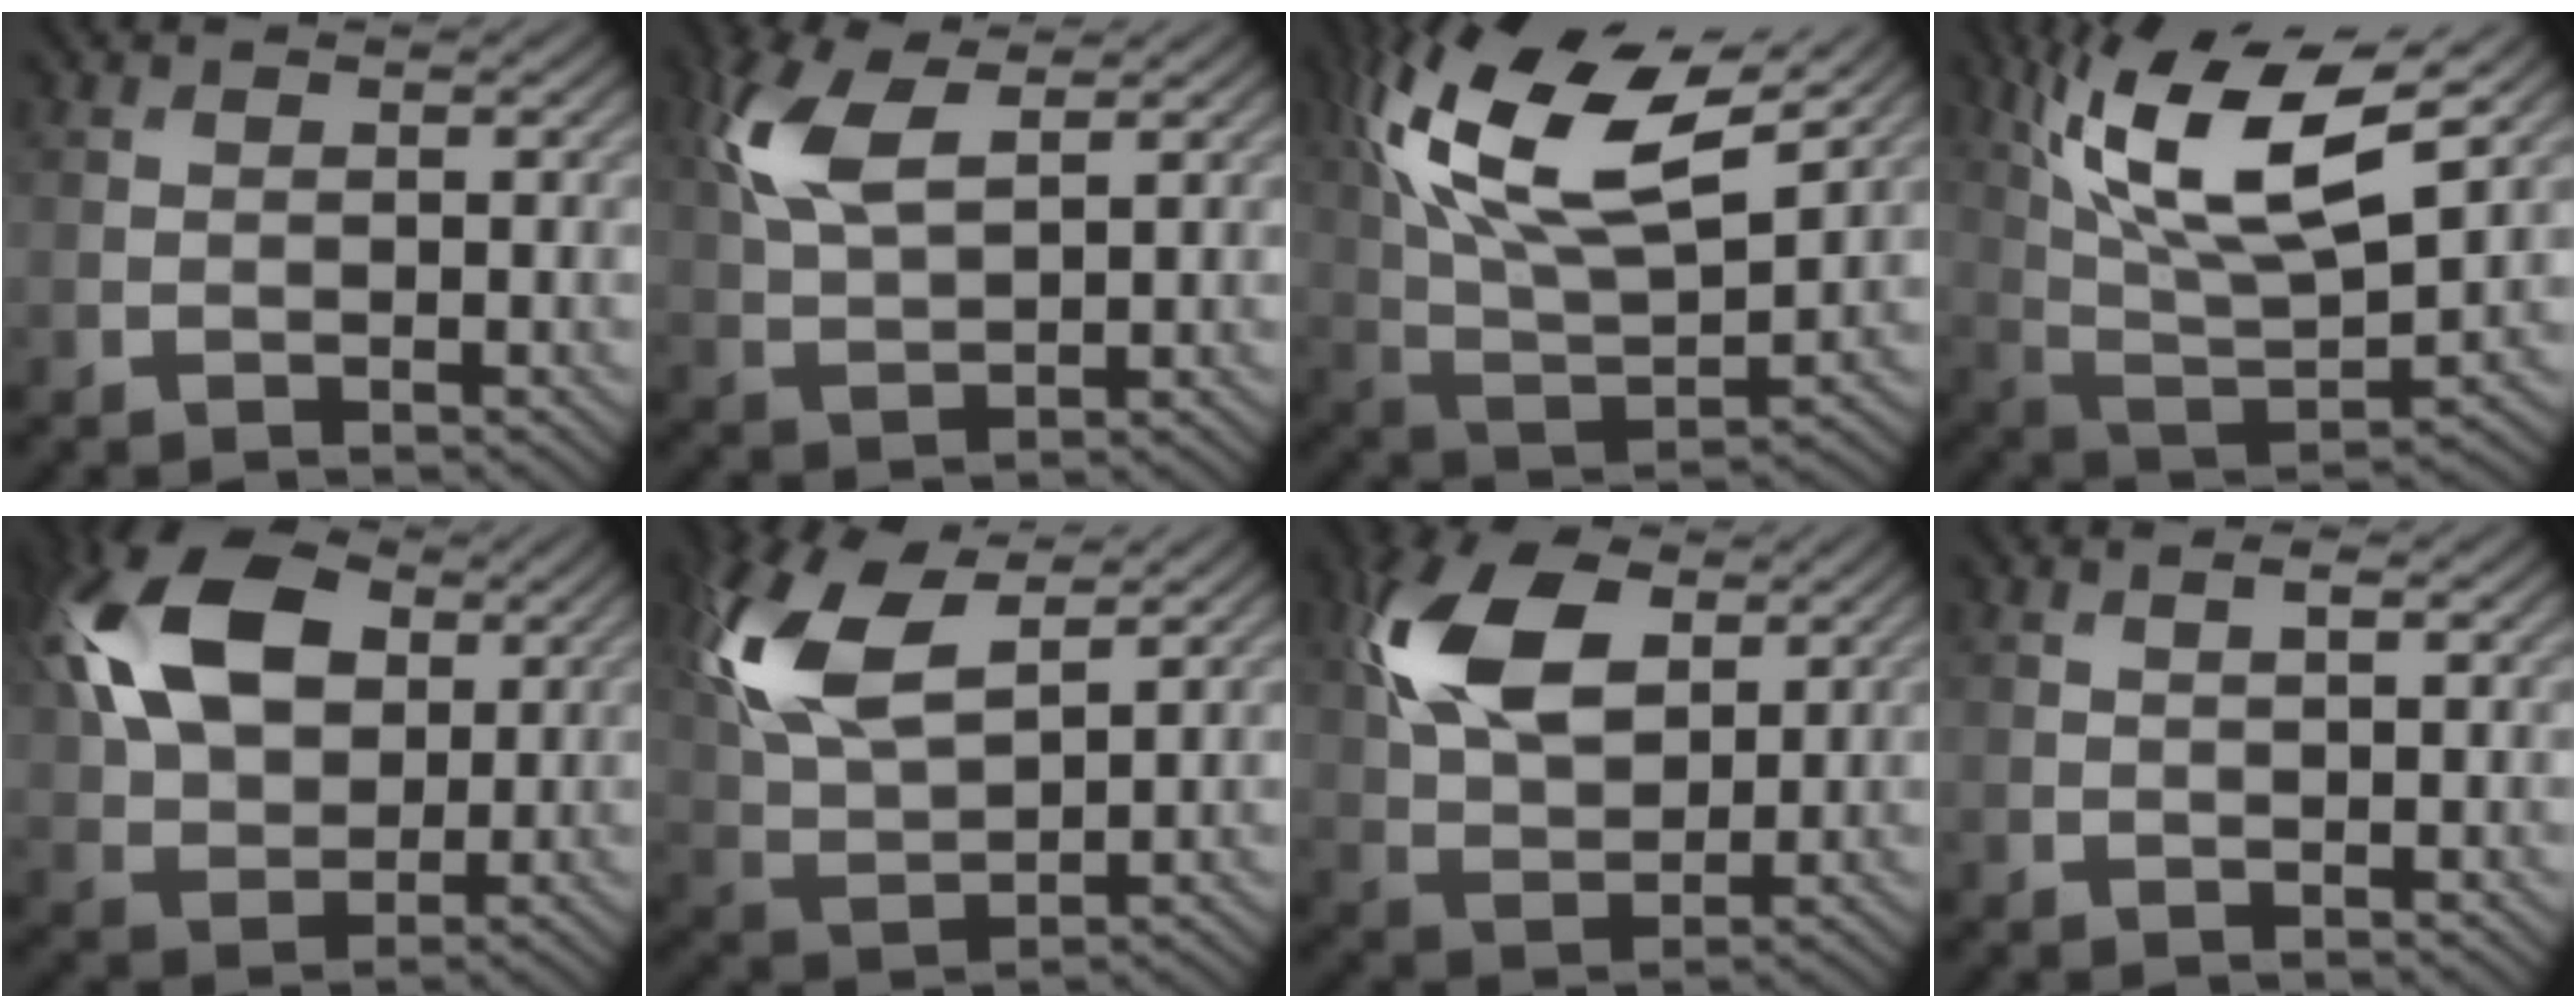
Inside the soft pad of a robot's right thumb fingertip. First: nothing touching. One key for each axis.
{"total": 8.3, "fx": 3.6, "fy": 3.7, "fz": 6.5, "tx": -0.163, "ty": 0.015, "tz": 0.071}
{"total": 17.2, "fx": 8.3, "fy": 7.2, "fz": 13.3, "tx": -0.307, "ty": 0.023, "tz": 0.153}
{"total": 15.8, "fx": 7.5, "fy": 5.3, "fz": 12.8, "tx": -0.274, "ty": 0.003, "tz": 0.148}
{"total": 15.6, "fx": 4.9, "fy": 9.9, "fz": 11.0, "tx": -0.257, "ty": 0.031, "tz": 0.088}
{"total": 13.0, "fx": 5.7, "fy": 6.3, "fz": 9.9, "tx": -0.245, "ty": 0.017, "tz": 0.114}
{"total": 12.3, "fx": 4.5, "fy": 7.1, "fz": 8.9, "tx": -0.211, "ty": 0.021, "tz": 0.085}
{"total": 1.1, "fx": 0.6, "fy": 0.1, "fz": 1.0, "tx": -0.020, "ty": 0.005, "tz": 0.011}